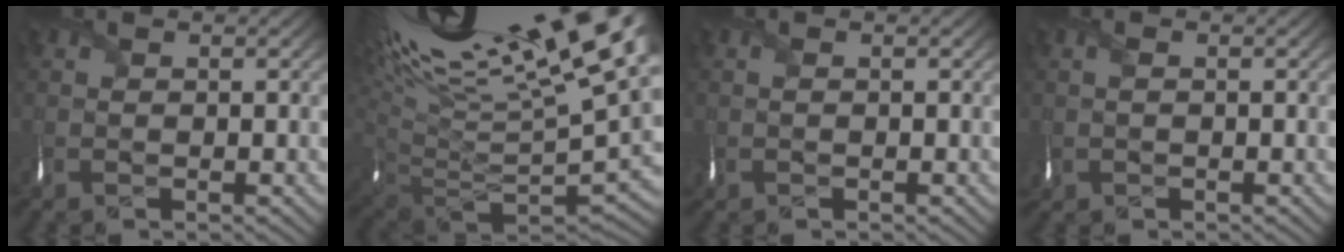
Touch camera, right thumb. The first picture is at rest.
{"total": 18.3, "force": [7.9, 6.3, 15.3], "torque": [-0.219, 0.023, 0.153]}
{"total": 0.9, "force": [-0.2, 0.5, 0.7], "torque": [-0.018, 0.000, -0.003]}
{"total": 1.3, "force": [-0.2, 0.9, 1.0], "torque": [-0.025, -0.003, -0.002]}